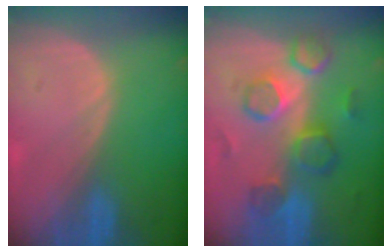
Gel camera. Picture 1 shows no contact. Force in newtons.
{"total": 8.8, "press": 8.4, "slide": 2.6}